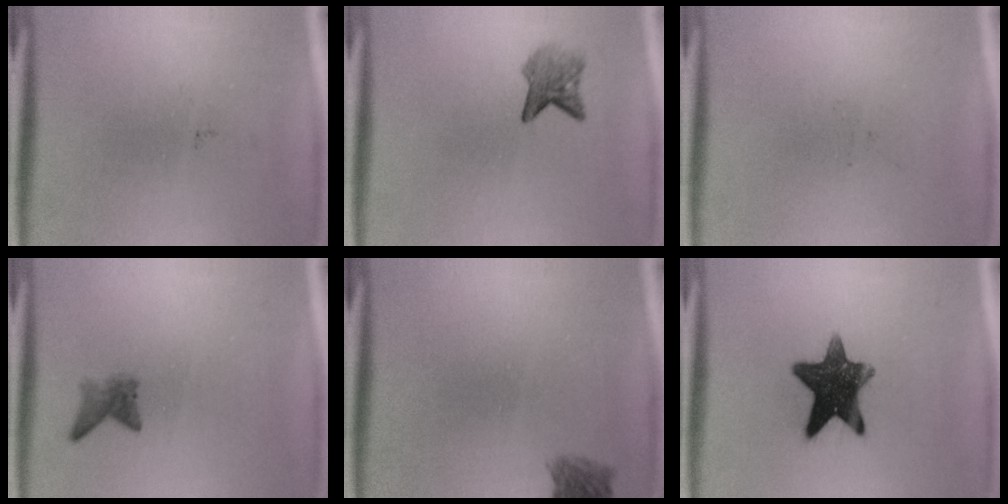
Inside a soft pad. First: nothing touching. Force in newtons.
{"total": 2.9}
{"total": 0.0}
{"total": 1.9}
{"total": 2.6}
{"total": 12.3}